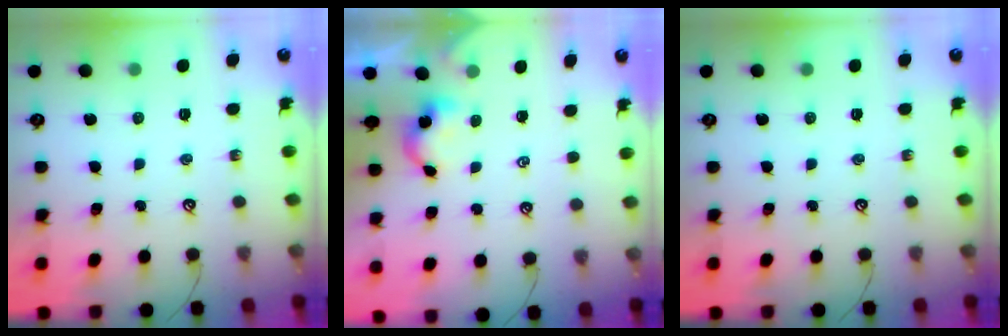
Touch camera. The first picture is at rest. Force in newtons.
{"total": 1.9, "press": 1.9, "slide": 0.1}
{"total": 0.0}